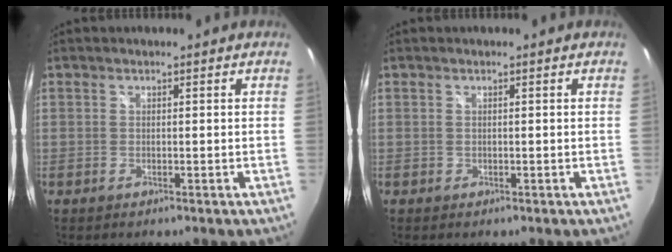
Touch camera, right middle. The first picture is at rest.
{"total": 0.0}